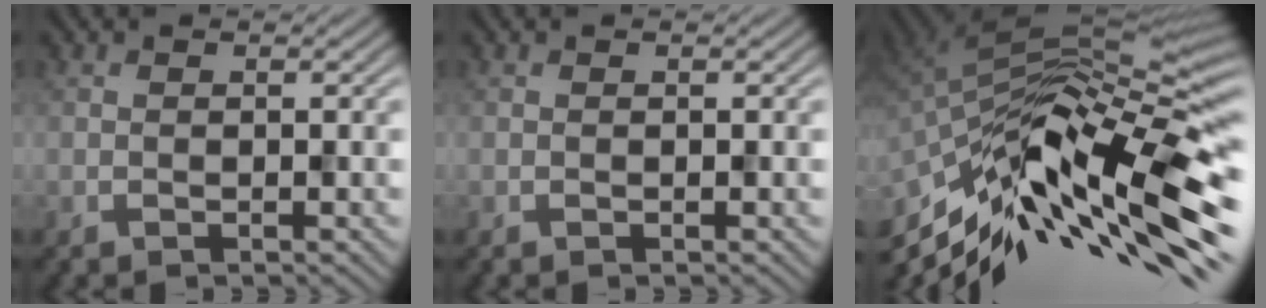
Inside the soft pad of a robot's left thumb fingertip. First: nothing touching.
{"total": 0.0}
{"total": 15.1, "force": [-7.7, 5.0, 12.0], "torque": [-0.241, 0.000, -0.135]}